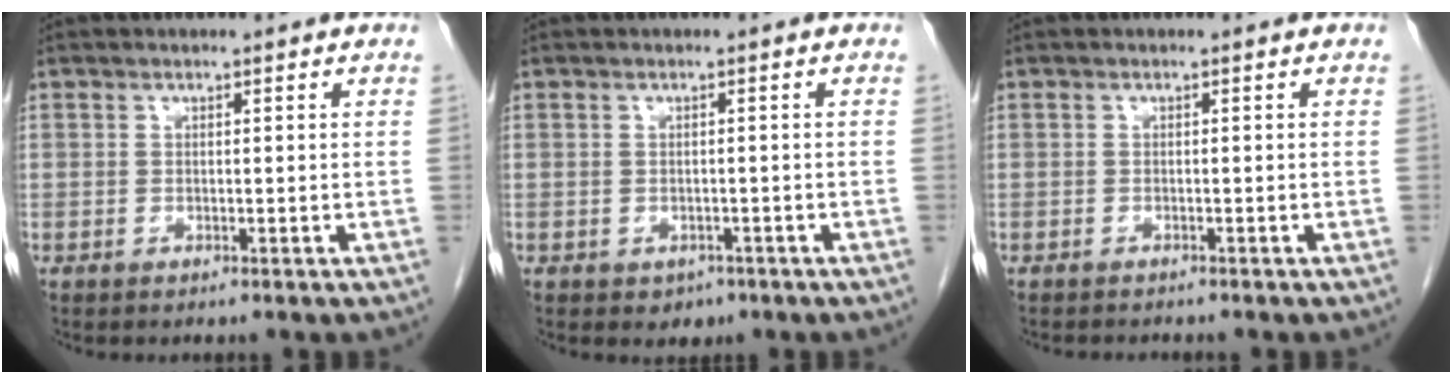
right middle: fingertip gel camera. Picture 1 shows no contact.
{"total": 1.9, "force": [-1.0, 1.5, 0.7], "torque": [-0.007, 0.003, -0.005]}
{"total": 1.8, "force": [-1.7, 0.3, 0.4], "torque": [-0.010, -0.004, -0.022]}